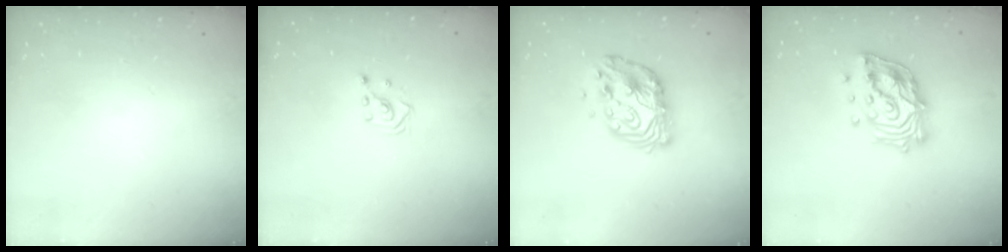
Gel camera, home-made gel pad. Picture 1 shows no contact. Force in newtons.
{"total": 2.8, "press": 2.8, "slide": 0.3}
{"total": 11.9, "press": 11.9, "slide": 0.8}
{"total": 16.8, "press": 16.6, "slide": 2.6}